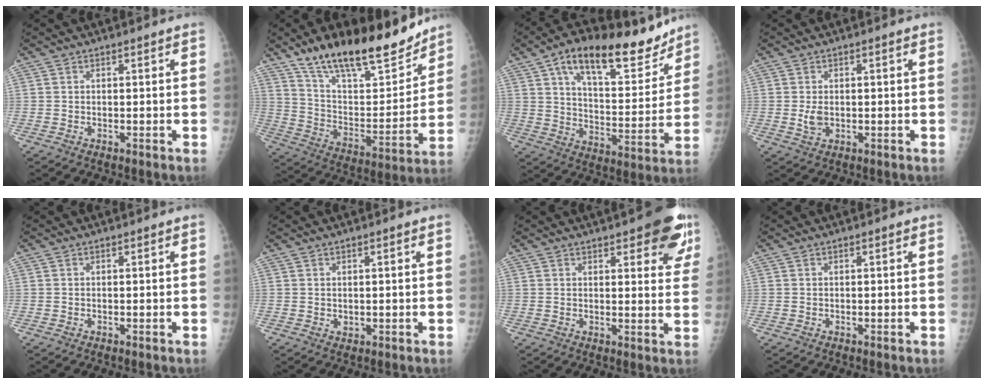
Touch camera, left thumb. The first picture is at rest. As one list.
[{"total": 24.0, "force": [18.3, 8.0, 13.4], "torque": [-0.181, -0.084, 0.304]}, {"total": 20.8, "force": [14.1, 8.2, 13.0], "torque": [-0.158, -0.049, 0.226]}, {"total": 2.7, "force": [-0.1, 1.8, 2.1], "torque": [-0.035, -0.003, 0.002]}, {"total": 0.0}, {"total": 1.1, "force": [0.2, 0.7, 0.8], "torque": [-0.008, -0.003, 0.007]}, {"total": 10.7, "force": [6.3, 3.7, 7.8], "torque": [-0.057, -0.023, 0.070]}, {"total": 0.0}]